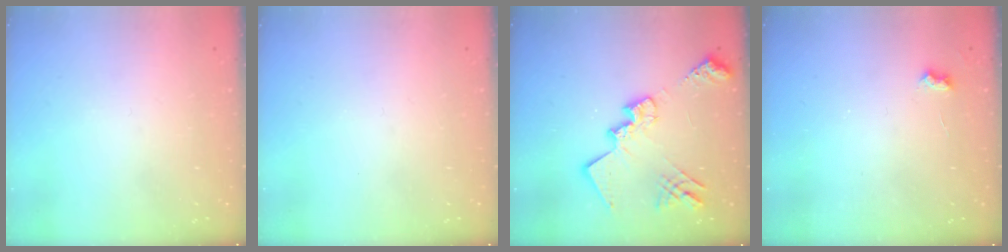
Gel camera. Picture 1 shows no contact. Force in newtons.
{"total": 0.0}
{"total": 20.1, "press": 20.1, "slide": 1.1}
{"total": 3.8, "press": 3.8, "slide": 0.5}